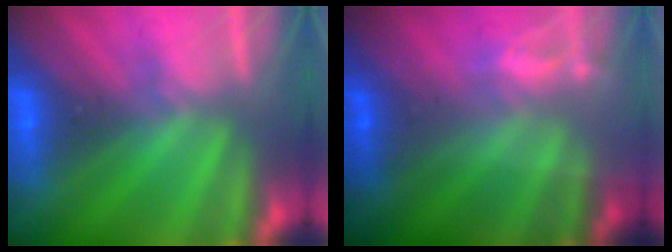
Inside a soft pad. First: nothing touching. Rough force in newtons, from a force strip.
{"total": 1.8}